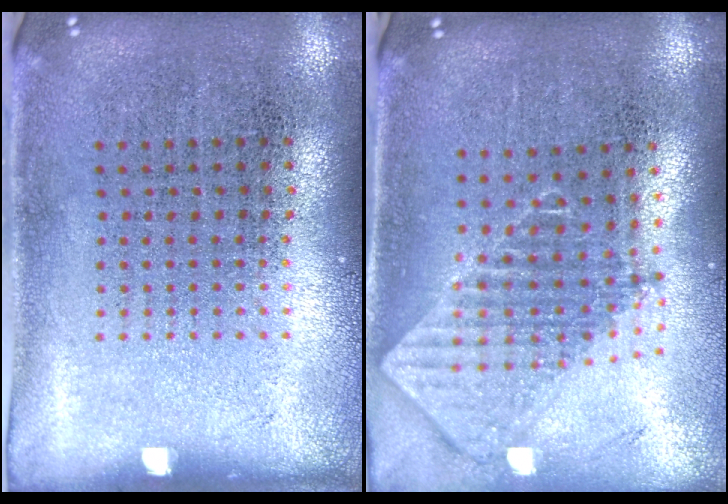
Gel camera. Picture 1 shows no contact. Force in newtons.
{"total": 2.0, "press": 1.6, "slide": 1.2}